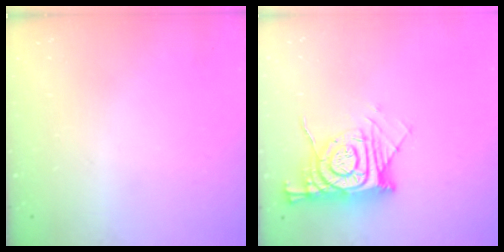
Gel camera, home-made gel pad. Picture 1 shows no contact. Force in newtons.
{"total": 12.1, "press": 12.0, "slide": 1.1}